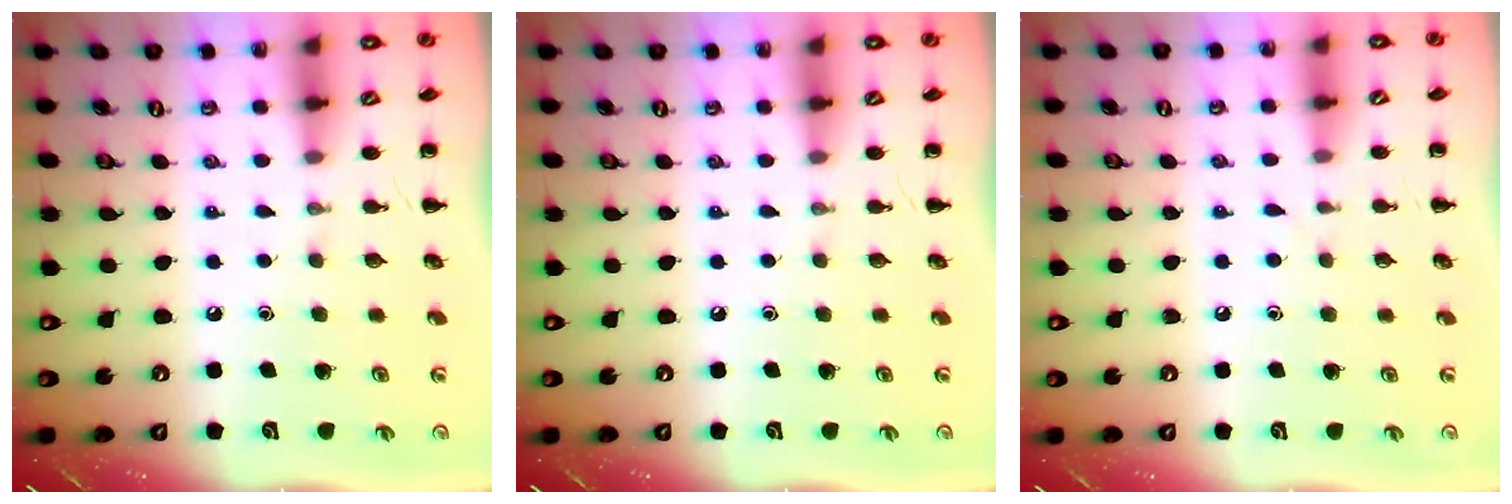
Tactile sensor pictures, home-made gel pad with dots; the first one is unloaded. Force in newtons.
{"total": 0.0}
{"total": 2.8, "press": 2.6, "slide": 1.0}